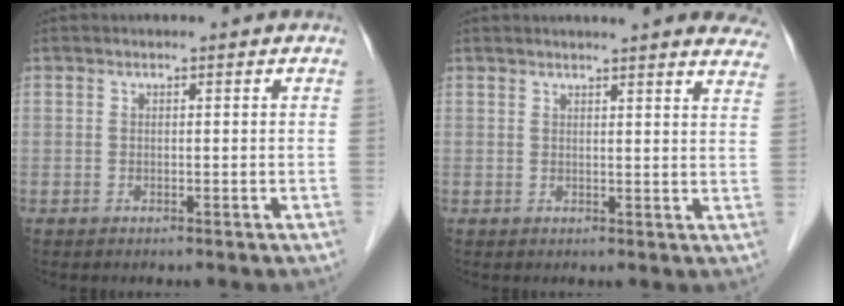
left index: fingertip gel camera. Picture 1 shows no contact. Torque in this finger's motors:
{"motor_torque": [0.57, -0.94, -0.02, 0.04]}